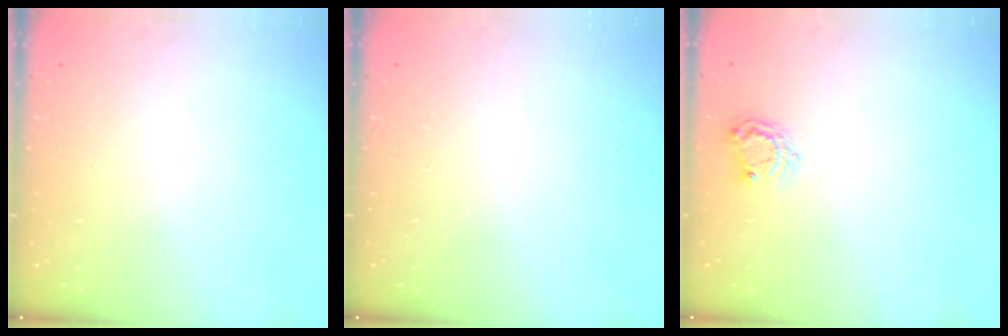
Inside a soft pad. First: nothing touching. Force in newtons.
{"total": 0.0}
{"total": 5.8, "press": 5.8, "slide": 0.5}